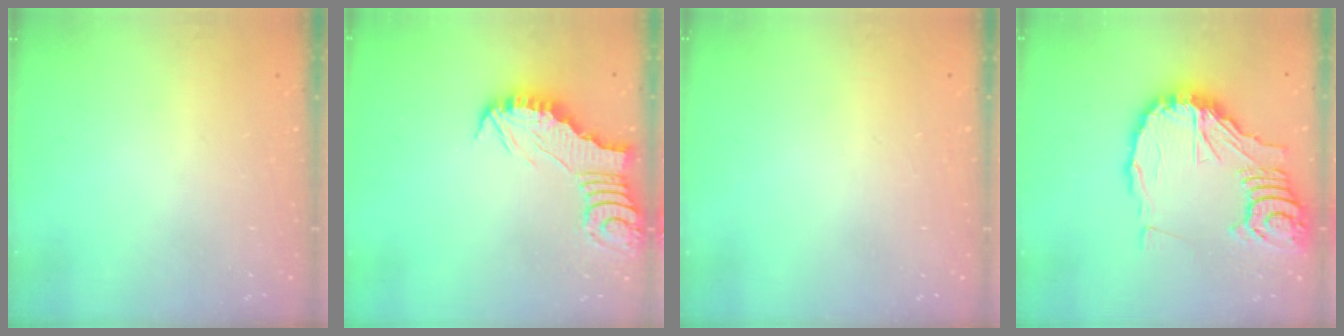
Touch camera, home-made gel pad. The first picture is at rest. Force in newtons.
{"total": 2.5, "press": 2.5, "slide": 0.2}
{"total": 0.0}
{"total": 19.8, "press": 19.7, "slide": 2.2}